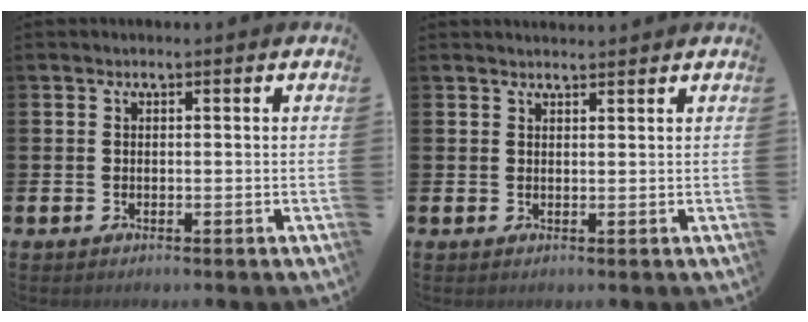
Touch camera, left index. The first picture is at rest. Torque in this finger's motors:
{"motor_torque": [0.86, -1.28, 0.10, 0.08]}